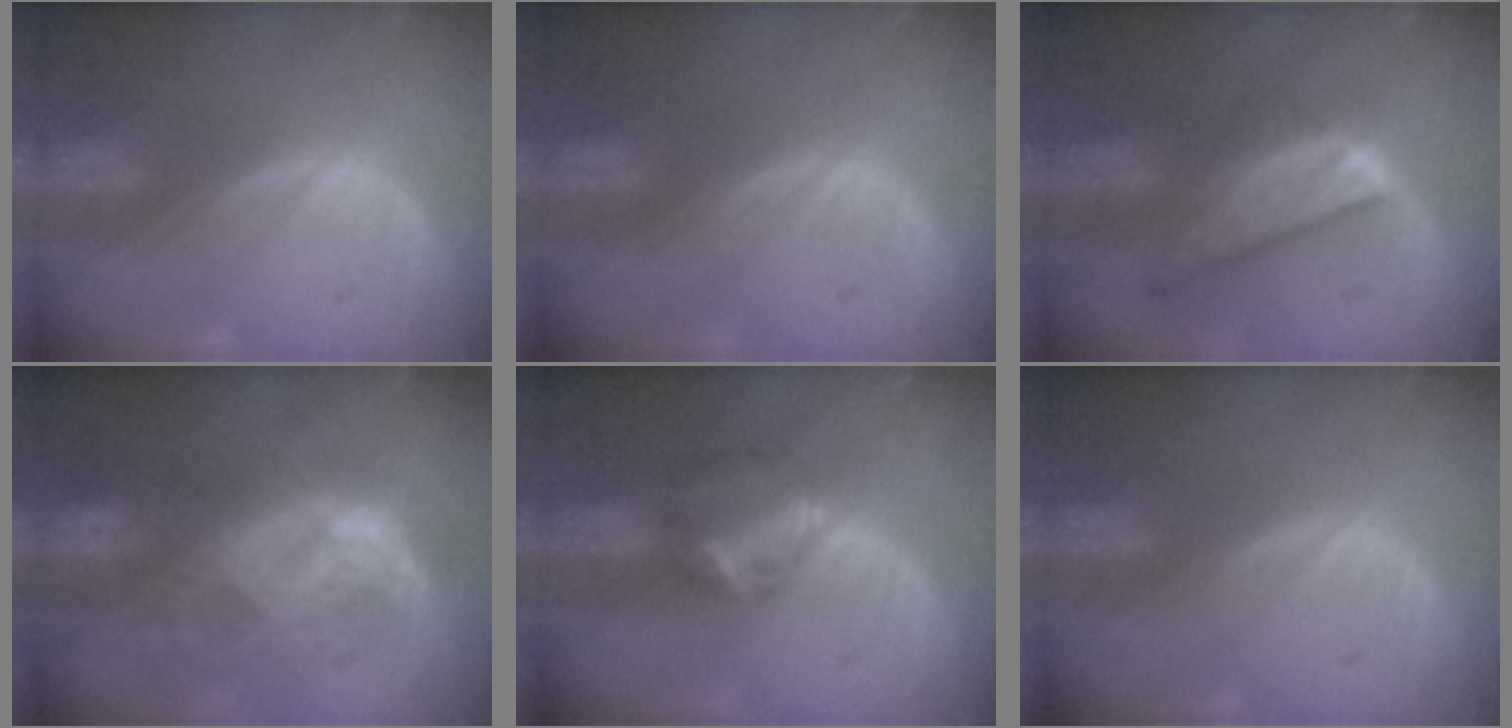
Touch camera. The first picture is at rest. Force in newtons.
{"total": 0.0}
{"total": 8.7, "press": 7.5, "slide": 4.4}
{"total": 8.8, "press": 8.5, "slide": 2.0}
{"total": 6.0, "press": 5.4, "slide": 2.4}
{"total": 0.0}